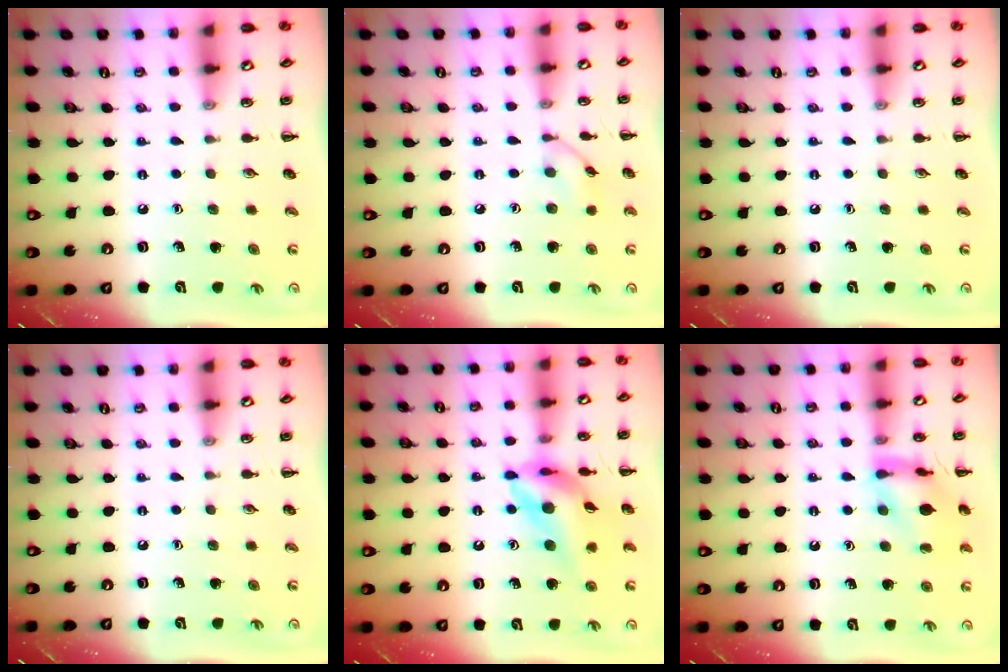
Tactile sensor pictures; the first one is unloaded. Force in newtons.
{"total": 6.8, "press": 6.7, "slide": 1.2}
{"total": 0.0}
{"total": 0.0}
{"total": 12.1, "press": 11.4, "slide": 3.9}
{"total": 12.4, "press": 12.4, "slide": 0.6}